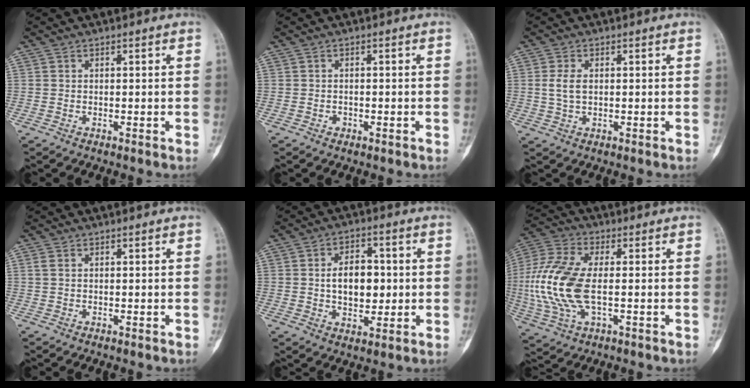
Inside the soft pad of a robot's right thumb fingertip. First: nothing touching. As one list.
[{"total": 0.8, "force": [-0.4, 0.7, 0.3], "torque": [-0.001, 0.004, -0.005]}, {"total": 3.5, "force": [0.4, 2.0, 2.8], "torque": [-0.057, 0.002, 0.009]}, {"total": 1.2, "force": [0.4, 0.7, 0.9], "torque": [-0.025, 0.005, 0.012]}, {"total": 9.3, "force": [0.4, 5.9, 7.2], "torque": [-0.083, 0.005, 0.008]}, {"total": 16.3, "force": [-1.0, 8.0, 14.1], "torque": [-0.326, 0.005, -0.016]}]